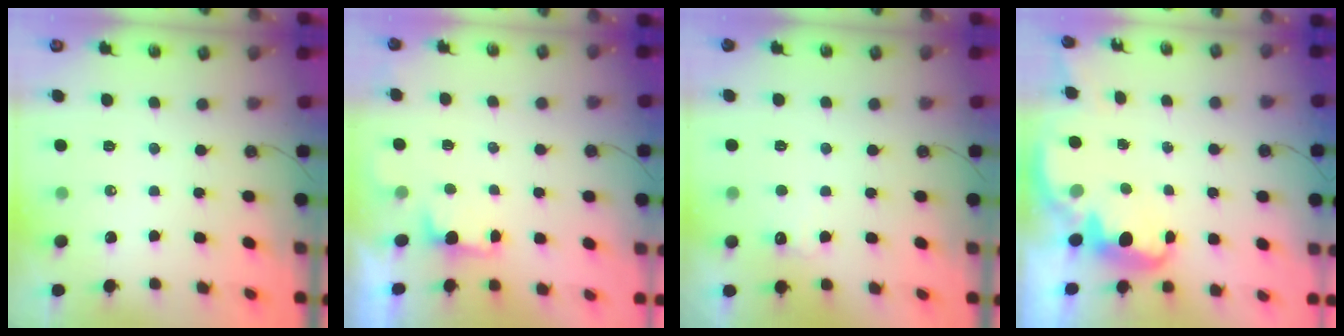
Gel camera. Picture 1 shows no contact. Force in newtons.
{"total": 1.6, "press": 1.4, "slide": 0.8}
{"total": 5.7, "press": 5.5, "slide": 1.3}
{"total": 4.0, "press": 3.9, "slide": 0.8}